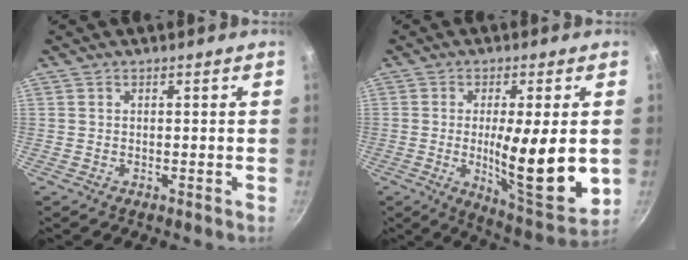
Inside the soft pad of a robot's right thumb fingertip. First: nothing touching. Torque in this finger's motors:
{"motor_torque": [-0.51, 1.47, 1.36, 0.40, 0.15]}